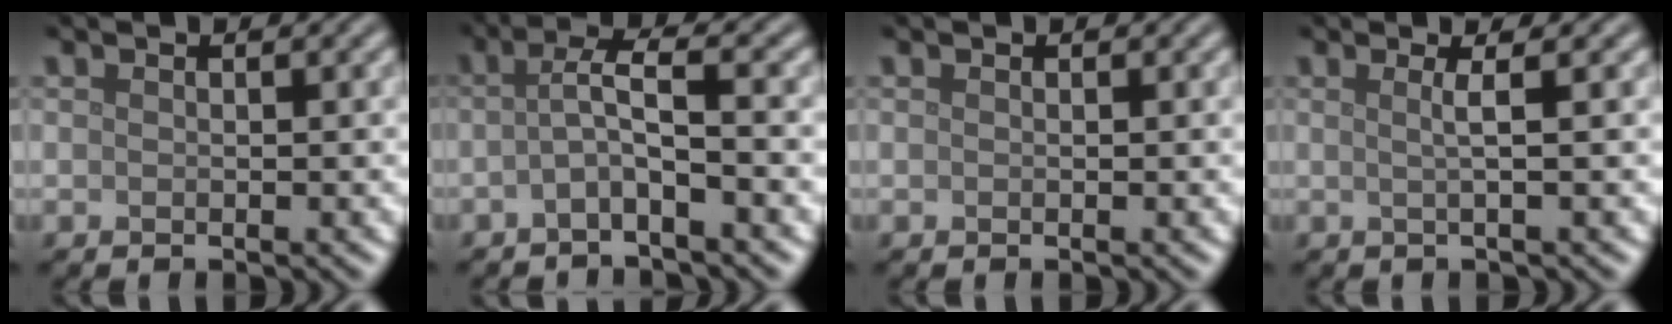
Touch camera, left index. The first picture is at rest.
{"total": 2.8, "force": [-0.8, 0.4, 2.7], "torque": [-0.050, 0.008, -0.024]}
{"total": 0.0}
{"total": 1.7, "force": [0.3, 0.5, 1.7], "torque": [-0.027, 0.005, -0.005]}